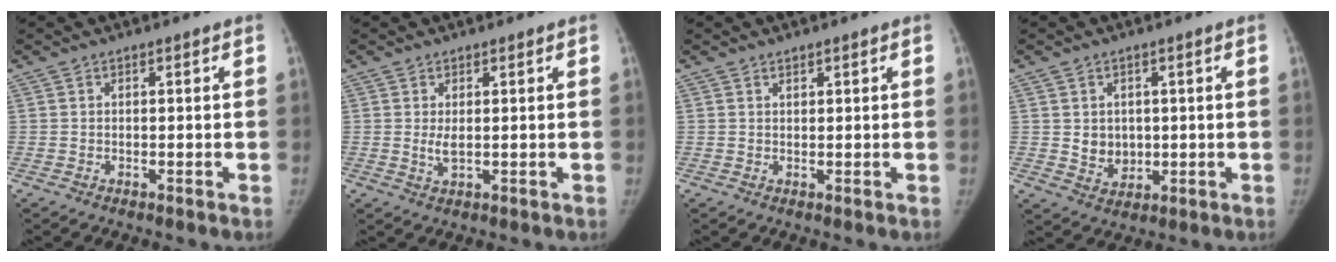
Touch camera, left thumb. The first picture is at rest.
{"total": 2.2, "force": [0.3, 1.0, 2.0], "torque": [-0.038, -0.007, 0.011]}
{"total": 1.0, "force": [0.8, 0.5, 0.4], "torque": [-0.001, -0.005, 0.012]}
{"total": 5.0, "force": [0.5, 4.3, 2.7], "torque": [-0.021, -0.009, 0.021]}